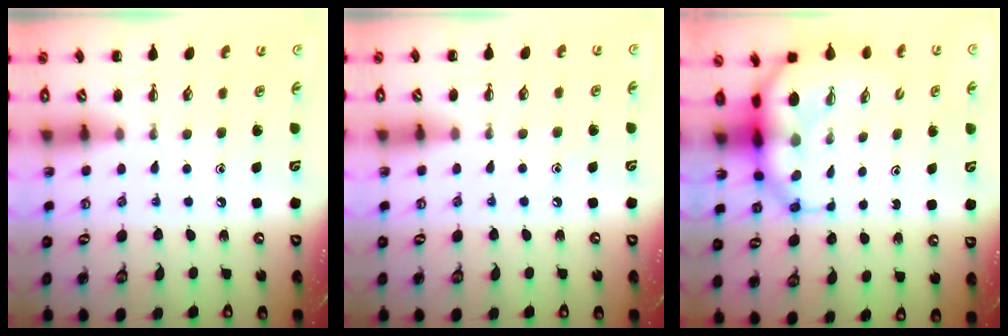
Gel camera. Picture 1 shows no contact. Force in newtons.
{"total": 6.6, "press": 6.3, "slide": 2.0}
{"total": 8.0, "press": 7.7, "slide": 2.1}